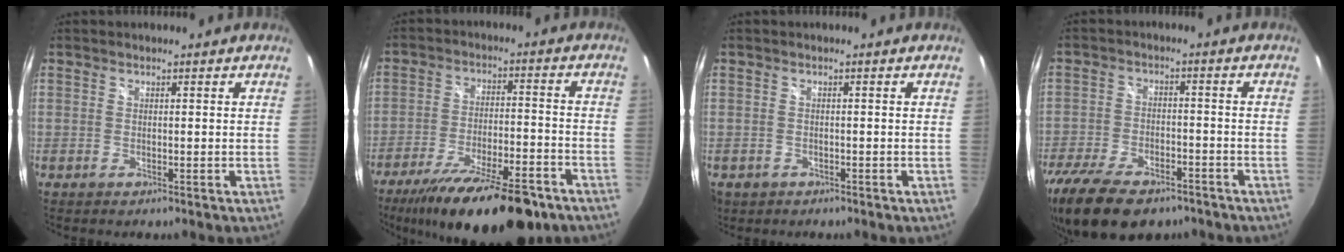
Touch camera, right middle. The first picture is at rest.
{"total": 21.1, "force": [-15.9, 5.7, 12.7], "torque": [-0.224, -0.042, -0.238]}
{"total": 3.4, "force": [-1.4, 2.8, 1.3], "torque": [-0.033, -0.007, -0.017]}
{"total": 19.1, "force": [-13.6, 8.8, 10.1], "torque": [-0.234, -0.038, -0.224]}